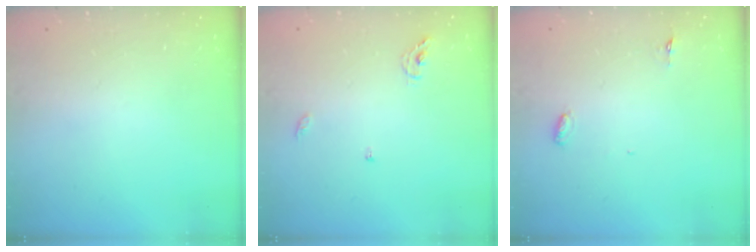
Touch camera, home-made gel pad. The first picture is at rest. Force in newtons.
{"total": 5.5, "press": 5.5, "slide": 0.4}
{"total": 3.0, "press": 2.8, "slide": 0.9}